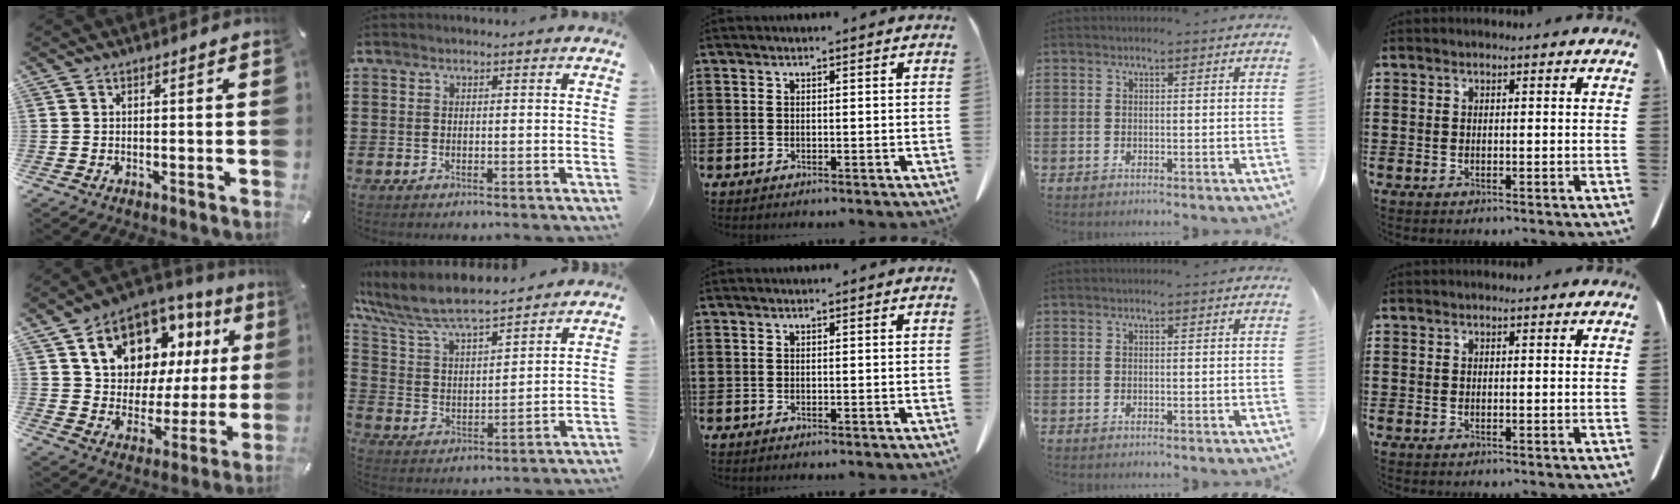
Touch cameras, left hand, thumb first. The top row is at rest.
{"thumb": {"total": 15.0, "force": [8.2, 10.7, 6.6], "torque": [-0.115, -0.047, 0.149]}, "index": {"total": 8.1, "force": [7.3, 1.6, 3.1], "torque": [-0.092, -0.039, 0.127]}}